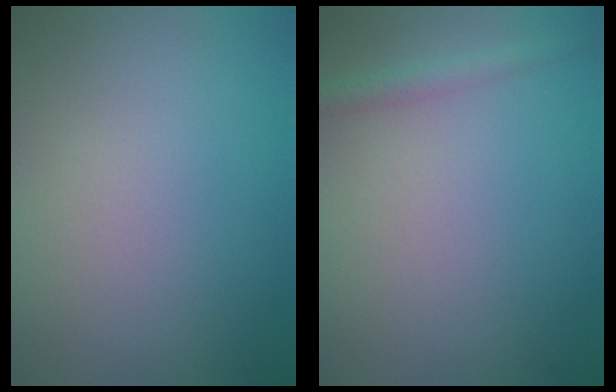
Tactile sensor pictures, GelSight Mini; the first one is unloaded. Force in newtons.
{"total": 1.6, "press": 1.6, "slide": 0.1}